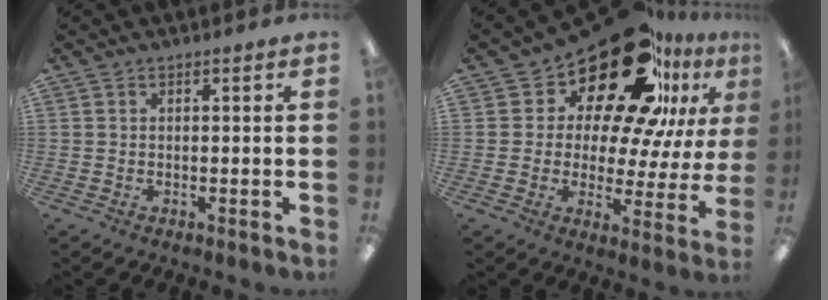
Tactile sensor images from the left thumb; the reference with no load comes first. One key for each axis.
{"total": 24.3, "fx": 15.8, "fy": 11.2, "fz": 14.7, "tx": -0.235, "ty": -0.100, "tz": 0.270}